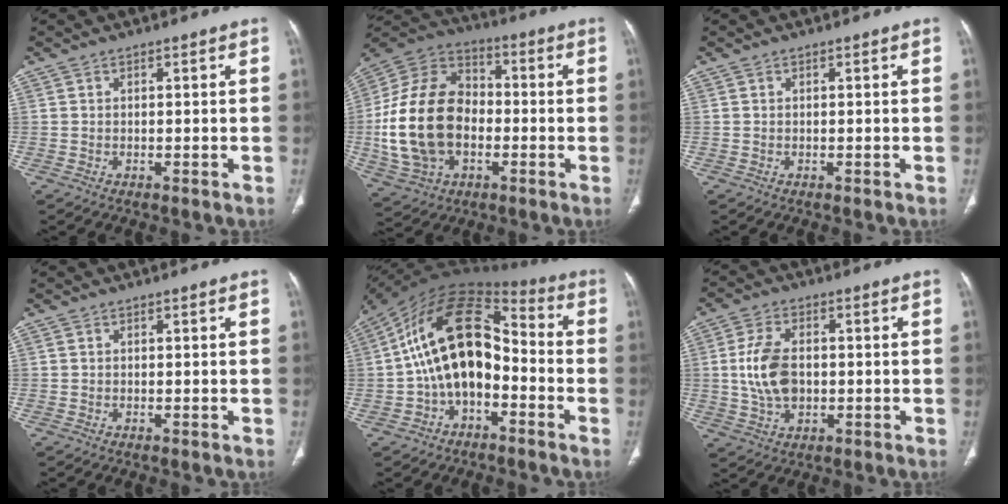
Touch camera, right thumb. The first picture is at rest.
{"total": 21.8, "force": [-2.8, 15.3, 15.3], "torque": [-0.294, 0.025, -0.045]}
{"total": 0.0}
{"total": 0.0}
{"total": 17.8, "force": [-2.7, 10.8, 13.9], "torque": [-0.218, 0.065, -0.052]}
{"total": 9.2, "force": [0.0, 5.8, 7.1], "torque": [-0.138, 0.004, 0.003]}